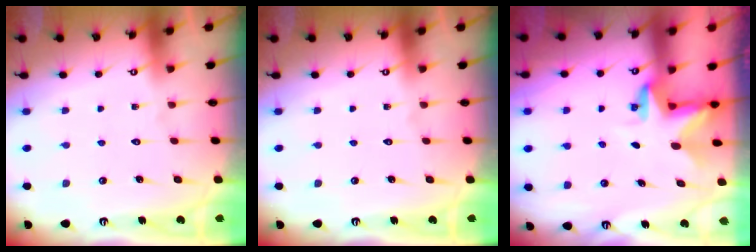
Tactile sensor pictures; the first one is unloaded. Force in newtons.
{"total": 0.0}
{"total": 2.8, "press": 2.8, "slide": 0.2}